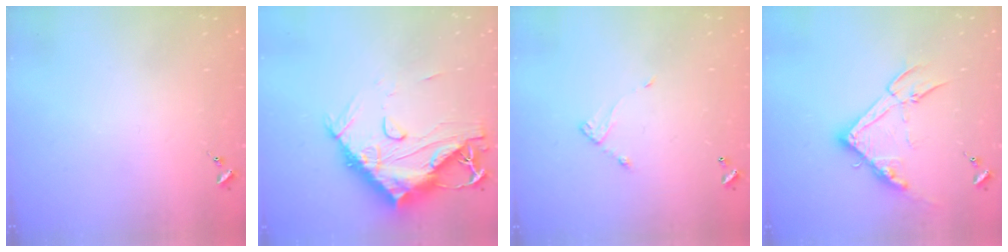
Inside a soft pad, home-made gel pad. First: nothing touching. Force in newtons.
{"total": 18.5, "press": 18.4, "slide": 1.9}
{"total": 4.9, "press": 4.9, "slide": 0.4}
{"total": 15.2, "press": 15.2, "slide": 0.6}